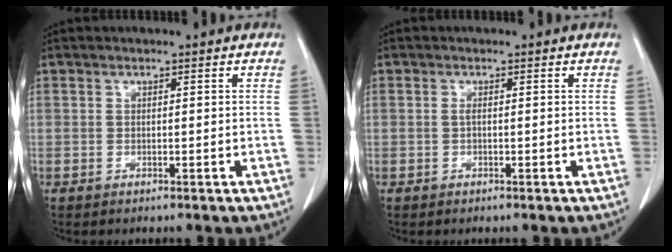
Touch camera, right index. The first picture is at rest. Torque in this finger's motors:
{"motor_torque": [0.08, -0.01, 0.00, 0.00]}